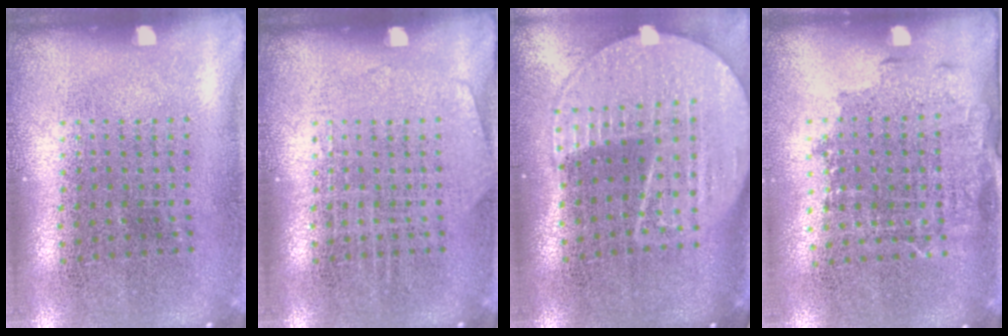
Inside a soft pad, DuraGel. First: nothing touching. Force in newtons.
{"total": 0.6, "press": 0.6, "slide": 0.1}
{"total": 2.2, "press": 1.9, "slide": 1.0}
{"total": 1.4, "press": 1.2, "slide": 0.7}